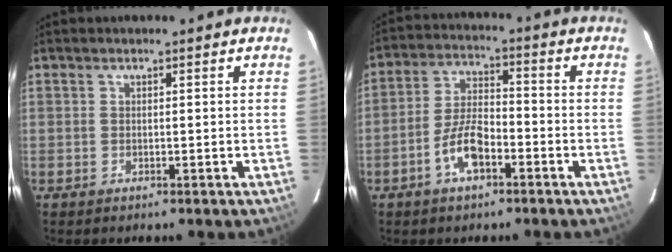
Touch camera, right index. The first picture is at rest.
{"total": 7.9, "force": [-4.0, 3.2, 6.0], "torque": [-0.127, 0.010, -0.072]}